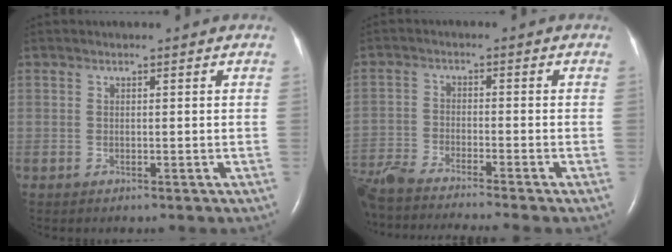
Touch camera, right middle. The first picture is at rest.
{"total": 14.2, "force": [-12.8, -0.7, 6.0], "torque": [-0.104, -0.023, -0.217]}